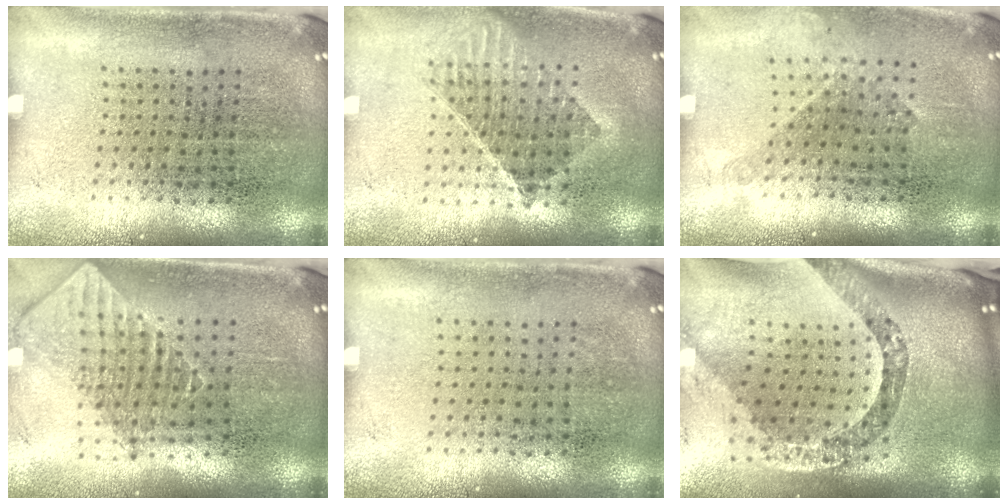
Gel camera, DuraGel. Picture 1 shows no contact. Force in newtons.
{"total": 1.5, "press": 1.3, "slide": 0.7}
{"total": 1.1, "press": 0.8, "slide": 0.6}
{"total": 2.1, "press": 1.6, "slide": 1.3}
{"total": 0.0}
{"total": 3.9, "press": 2.6, "slide": 2.8}